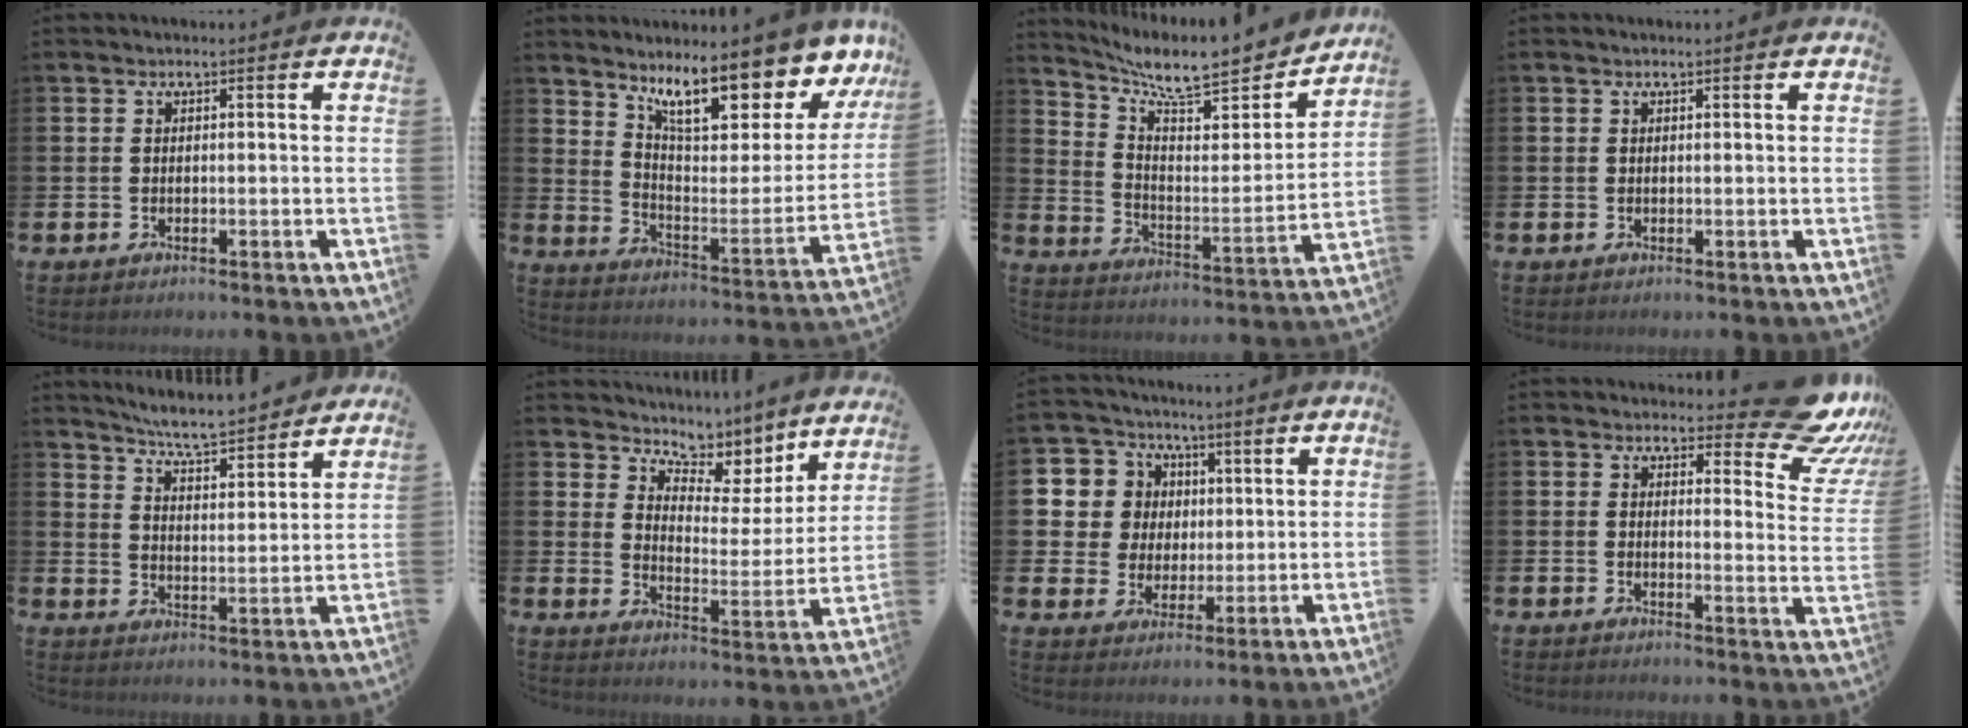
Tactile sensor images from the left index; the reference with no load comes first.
{"total": 12.6, "force": [10.5, 3.7, 5.8], "torque": [-0.114, -0.084, 0.179]}
{"total": 9.4, "force": [8.6, 1.8, 3.4], "torque": [-0.082, -0.071, 0.142]}
{"total": 0.0}
{"total": 6.7, "force": [6.5, -0.2, 1.5], "torque": [-0.047, -0.050, 0.111]}
{"total": 7.3, "force": [6.6, 2.9, 1.1], "torque": [-0.051, -0.057, 0.113]}
{"total": 7.3, "force": [2.4, 6.8, 0.9], "torque": [-0.050, 0.007, 0.046]}
{"total": 8.3, "force": [6.6, 3.2, 3.8], "torque": [-0.034, -0.058, 0.107]}